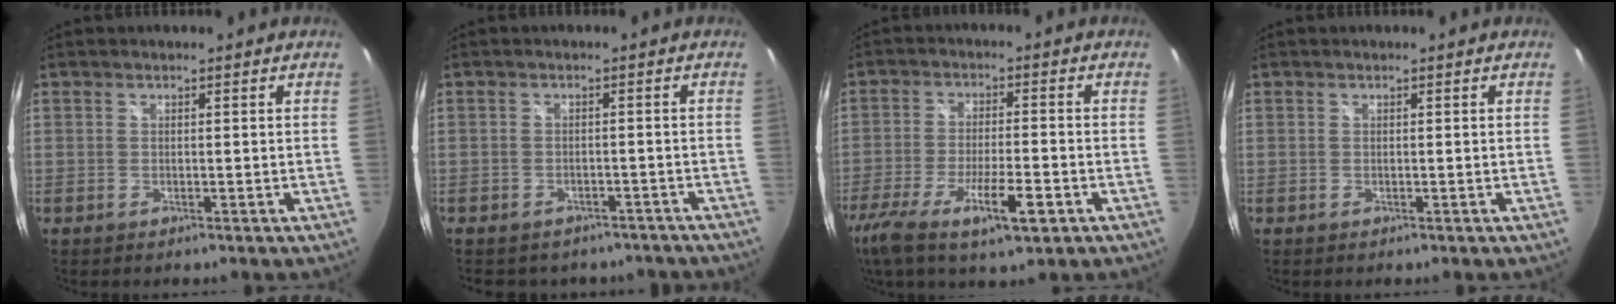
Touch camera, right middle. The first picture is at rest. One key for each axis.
{"total": 9.2, "fx": -7.5, "fy": 4.4, "fz": 3.0, "tx": -0.061, "ty": -0.004, "tz": -0.087}
{"total": 14.2, "fx": -7.9, "fy": 3.3, "fz": 11.3, "tx": -0.231, "ty": -0.041, "tz": -0.139}
{"total": 0.0}